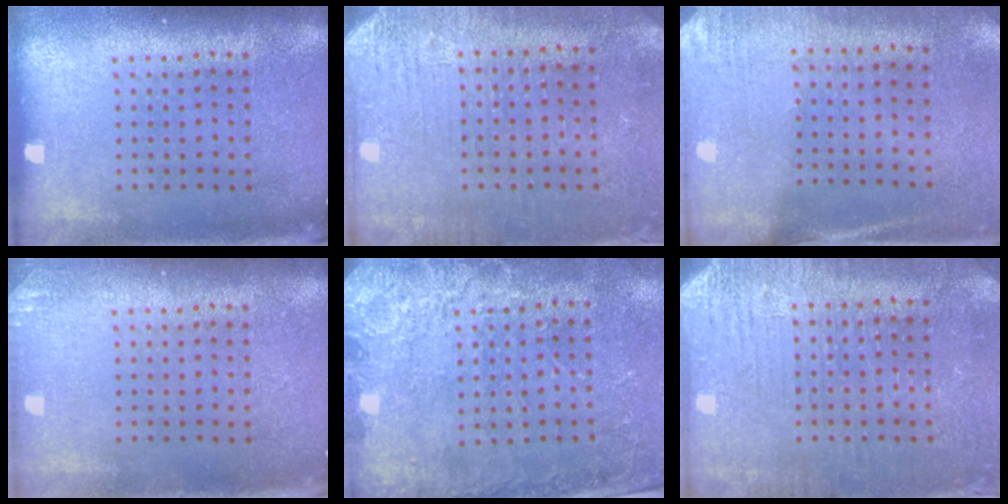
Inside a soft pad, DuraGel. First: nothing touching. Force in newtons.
{"total": 3.0, "press": 2.8, "slide": 1.2}
{"total": 2.6, "press": 2.3, "slide": 1.3}
{"total": 1.0, "press": 1.0, "slide": 0.1}
{"total": 2.5, "press": 2.4, "slide": 0.5}
{"total": 2.9, "press": 2.8, "slide": 0.7}